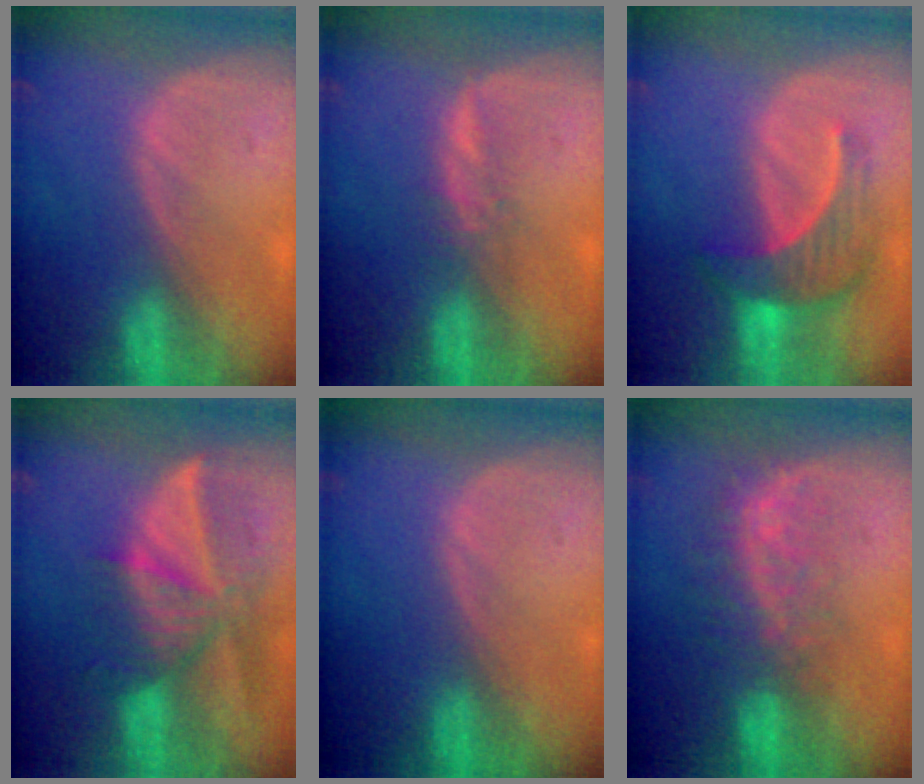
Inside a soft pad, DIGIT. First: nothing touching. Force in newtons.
{"total": 1.6, "press": 1.5, "slide": 0.5}
{"total": 7.3, "press": 6.8, "slide": 2.5}
{"total": 9.6, "press": 8.4, "slide": 4.5}
{"total": 0.0}
{"total": 8.3, "press": 6.9, "slide": 4.5}